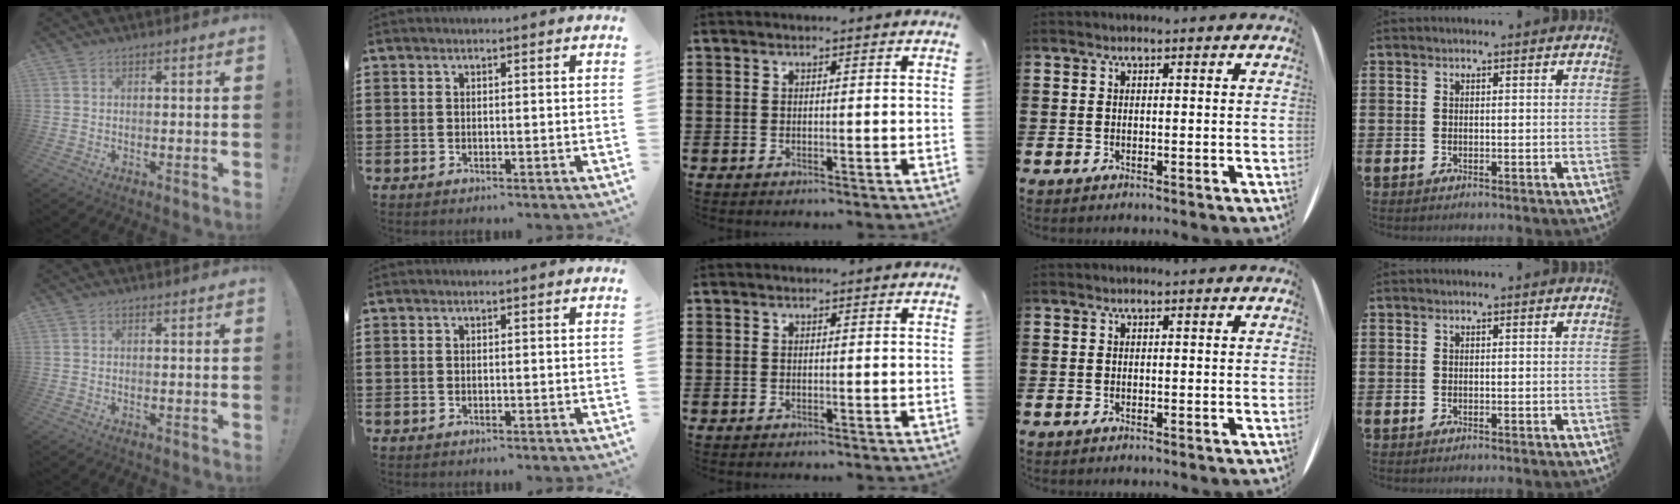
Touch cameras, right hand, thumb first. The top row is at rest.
{}